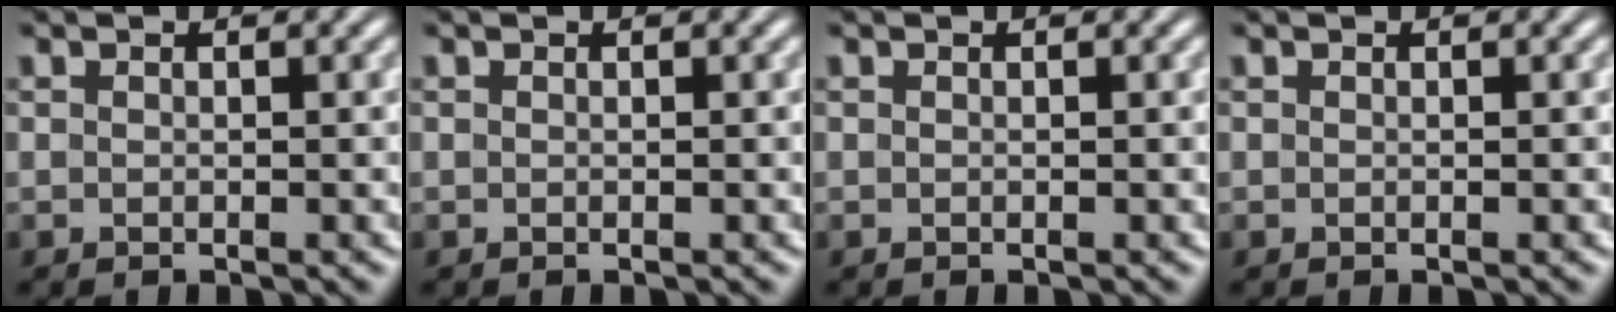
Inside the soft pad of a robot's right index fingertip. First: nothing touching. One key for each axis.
{"total": 0.0}
{"total": 0.0}
{"total": 0.0}